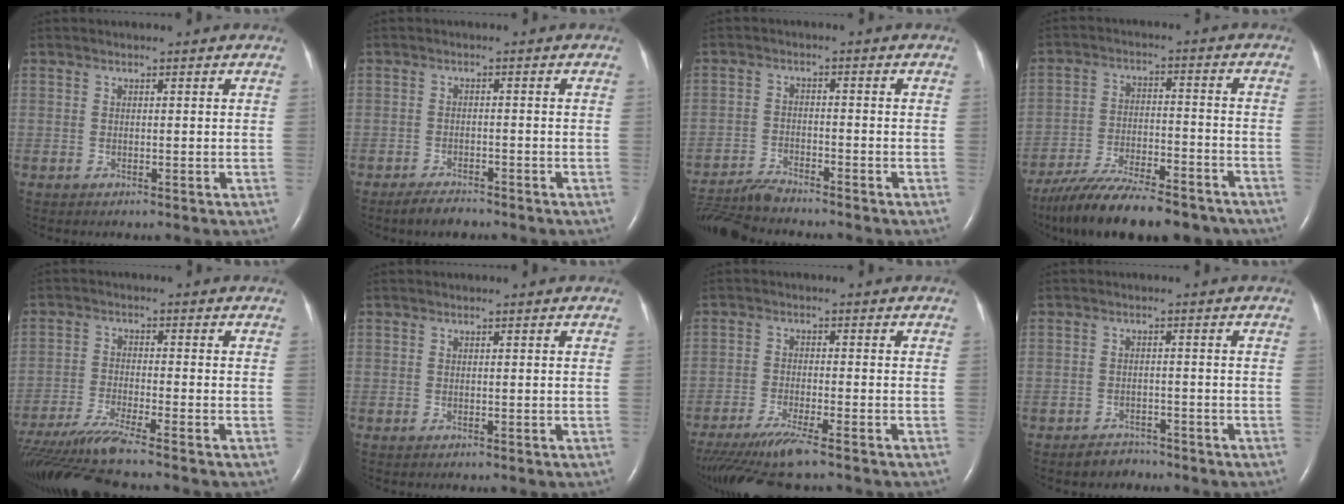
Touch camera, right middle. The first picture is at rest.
{"total": 3.2, "force": [-2.7, 0.9, 1.4], "torque": [-0.034, -0.005, -0.044]}
{"total": 7.9, "force": [-7.6, 0.3, 2.2], "torque": [-0.040, -0.018, -0.136]}
{"total": 18.7, "force": [-15.5, 4.7, 9.2], "torque": [-0.150, -0.005, -0.243]}
{"total": 11.4, "force": [-10.0, -1.5, 5.4], "torque": [-0.097, -0.027, -0.173]}
{"total": 0.0}
{"total": 10.5, "force": [-8.6, 0.3, 6.1], "torque": [-0.108, -0.030, -0.145]}
{"total": 2.8, "force": [-2.4, 1.4, 0.3], "torque": [-0.016, 0.002, -0.034]}